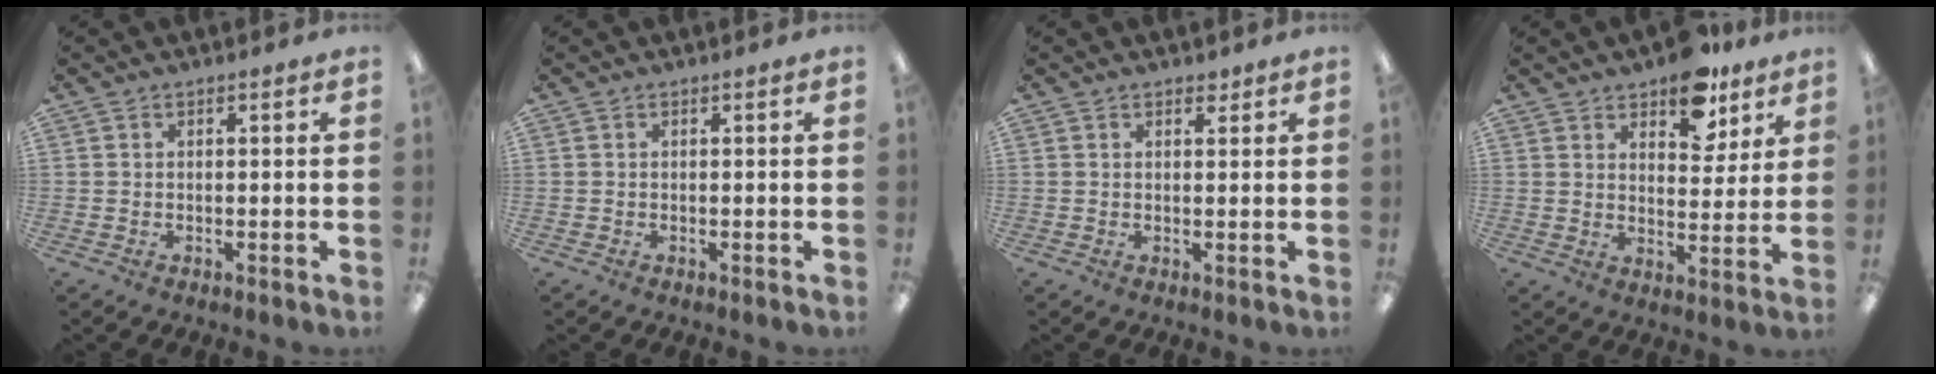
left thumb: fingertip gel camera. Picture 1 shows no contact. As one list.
[{"total": 0.0}, {"total": 1.7, "force": [1.3, 0.8, 0.6], "torque": [0.003, -0.006, 0.021]}, {"total": 10.9, "force": [8.3, 5.4, 4.7], "torque": [-0.047, -0.051, 0.146]}]